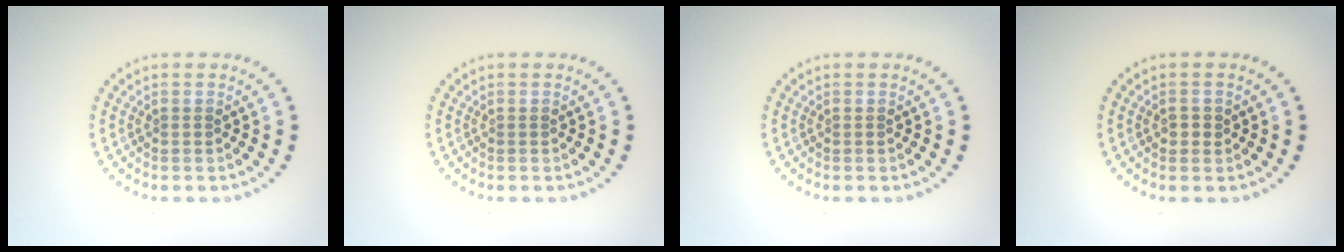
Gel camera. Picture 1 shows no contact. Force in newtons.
{"total": 0.0}
{"total": 0.0}
{"total": 1.1, "press": 1.0, "slide": 0.2}